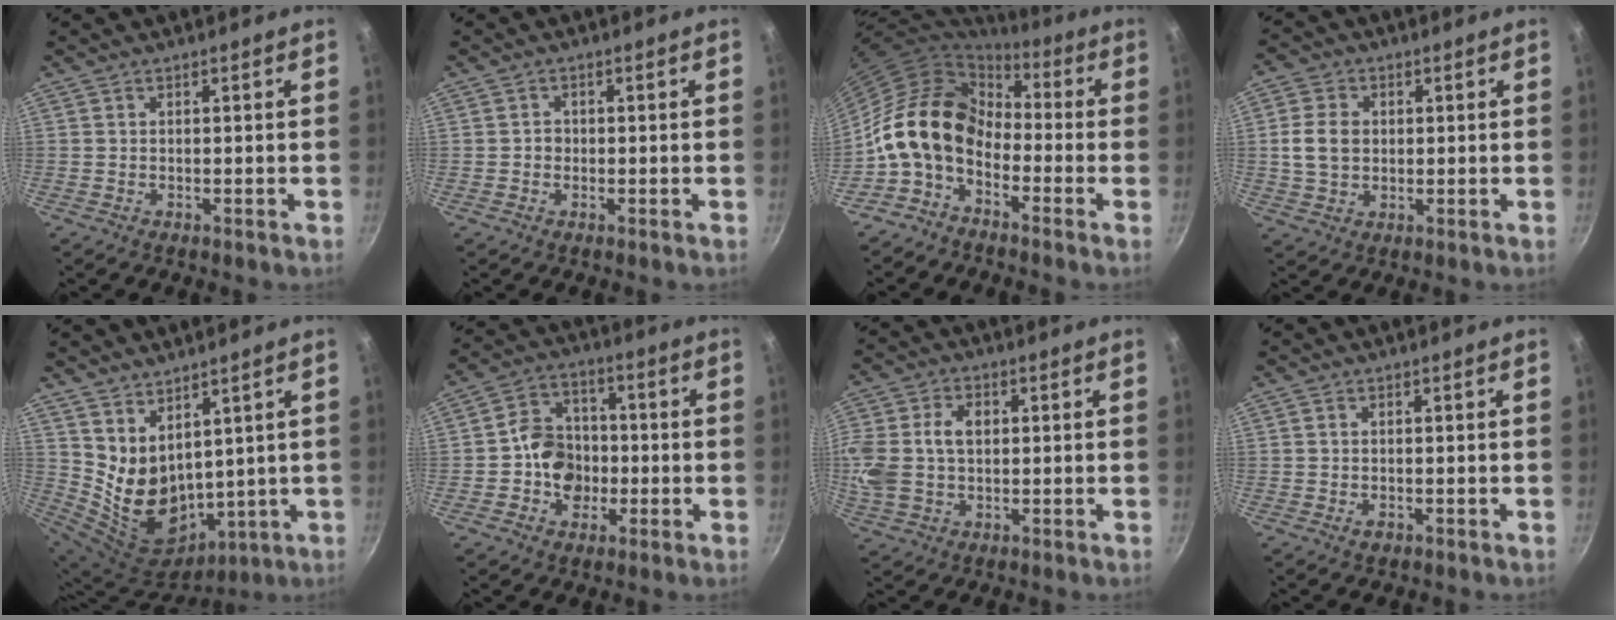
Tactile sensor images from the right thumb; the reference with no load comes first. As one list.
[{"total": 1.5, "force": [-0.3, 1.3, 0.5], "torque": [-0.002, 0.004, -0.007]}, {"total": 12.1, "force": [-2.3, 8.8, 7.9], "torque": [-0.117, 0.038, -0.062]}, {"total": 7.2, "force": [0.7, 5.7, 4.3], "torque": [-0.064, 0.005, 0.008]}, {"total": 13.9, "force": [5.9, 8.9, 9.0], "torque": [-0.145, -0.059, 0.140]}, {"total": 10.4, "force": [-1.4, 8.8, 5.2], "torque": [-0.049, 0.022, -0.037]}, {"total": 15.1, "force": [1.7, 11.2, 10.0], "torque": [-0.227, 0.028, 0.030]}, {"total": 1.3, "force": [-0.4, 0.9, 0.9], "torque": [-0.012, 0.000, -0.007]}]